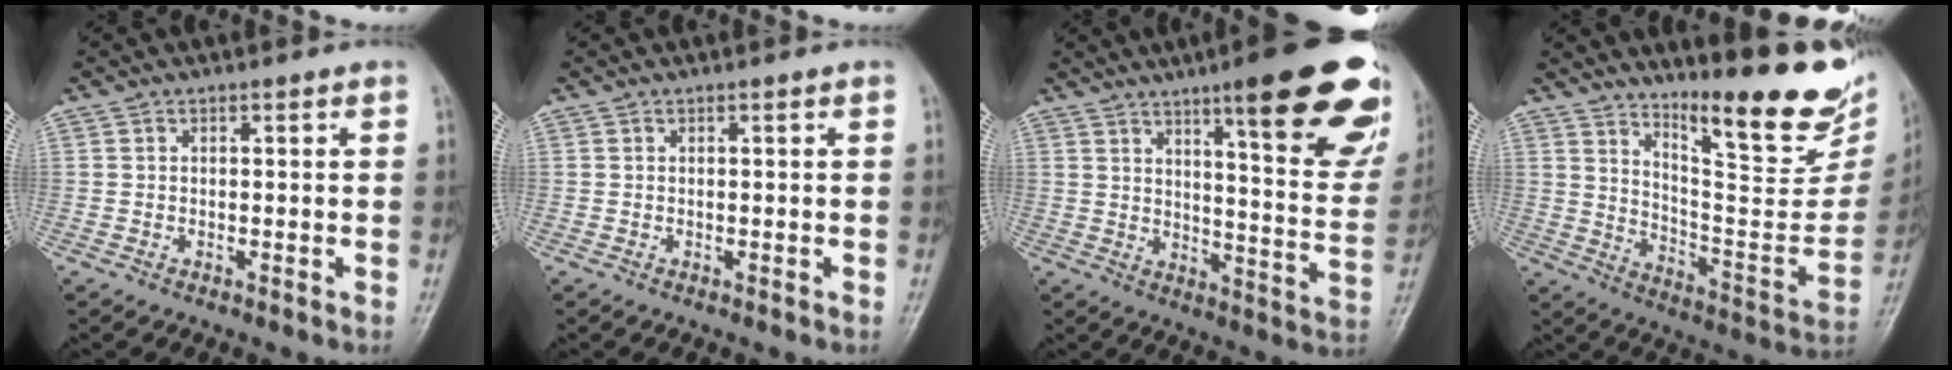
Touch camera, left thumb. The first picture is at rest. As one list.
[{"total": 0.0}, {"total": 24.3, "force": [14.3, 5.0, 18.9], "torque": [-0.216, -0.063, 0.188]}, {"total": 23.1, "force": [17.2, 5.0, 14.5], "torque": [-0.176, -0.133, 0.256]}]